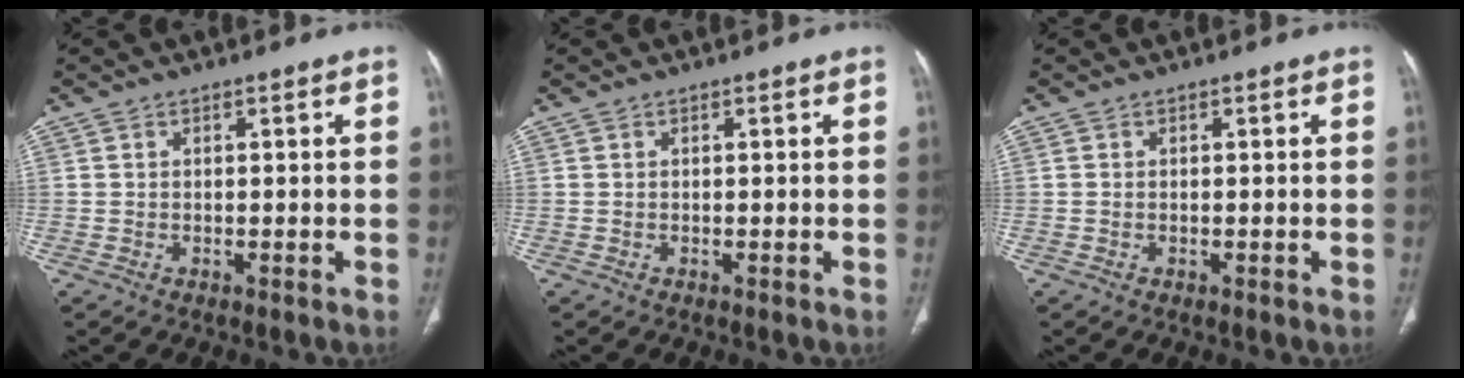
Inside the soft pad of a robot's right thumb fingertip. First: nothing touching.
{"total": 0.0}
{"total": 0.0}